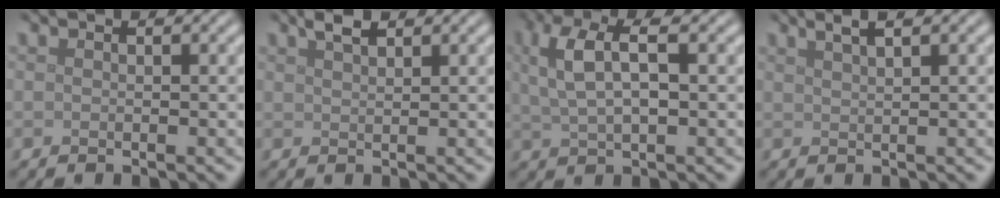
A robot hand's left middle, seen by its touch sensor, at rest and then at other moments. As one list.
[{"total": 1.7, "force": [1.4, 0.4, 0.9], "torque": [-0.017, 0.004, 0.024]}, {"total": 5.2, "force": [1.8, 2.0, 4.4], "torque": [-0.099, 0.007, 0.034]}, {"total": 2.3, "force": [1.5, 0.7, 1.6], "torque": [-0.010, 0.004, 0.016]}]